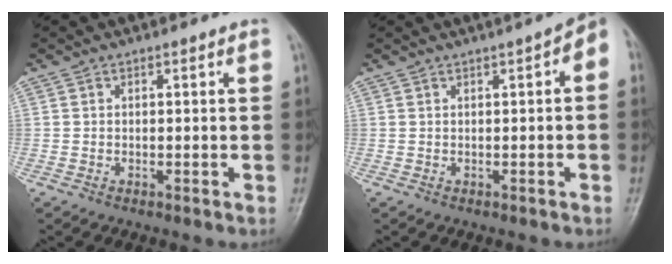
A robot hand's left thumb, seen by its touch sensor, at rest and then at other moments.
{"total": 4.3, "force": [1.4, 1.2, 3.9], "torque": [-0.046, 0.018, 0.009]}